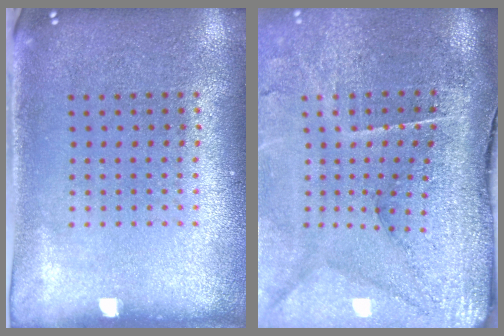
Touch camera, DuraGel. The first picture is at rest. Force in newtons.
{"total": 4.7, "press": 3.6, "slide": 3.0}